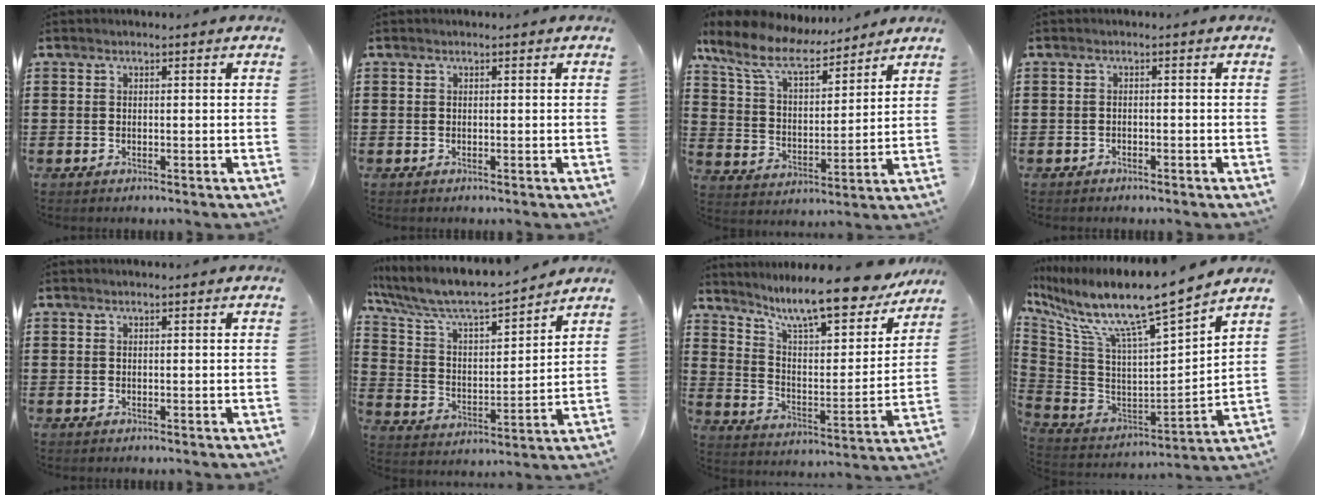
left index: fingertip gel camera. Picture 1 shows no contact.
{"total": 0.0}
{"total": 9.8, "force": [8.3, 2.8, 4.5], "torque": [-0.122, -0.035, 0.147]}
{"total": 1.1, "force": [-1.0, 0.2, -0.1], "torque": [-0.004, 0.003, -0.024]}
{"total": 0.0}
{"total": 7.1, "force": [6.3, 1.1, 3.0], "torque": [-0.089, -0.047, 0.103]}
{"total": 11.3, "force": [9.9, 0.5, 5.4], "torque": [-0.116, -0.067, 0.165]}
{"total": 11.1, "force": [8.9, 0.0, 6.6], "torque": [-0.158, -0.075, 0.141]}